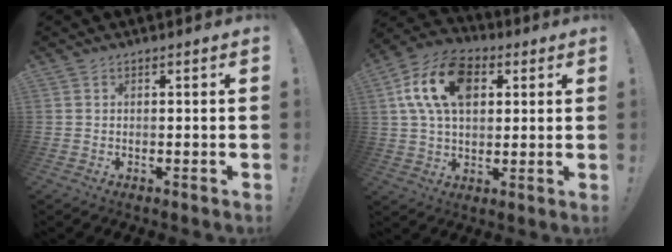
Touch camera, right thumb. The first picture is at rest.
{"total": 17.1, "force": [5.5, 11.4, 11.5], "torque": [-0.195, -0.002, 0.100]}